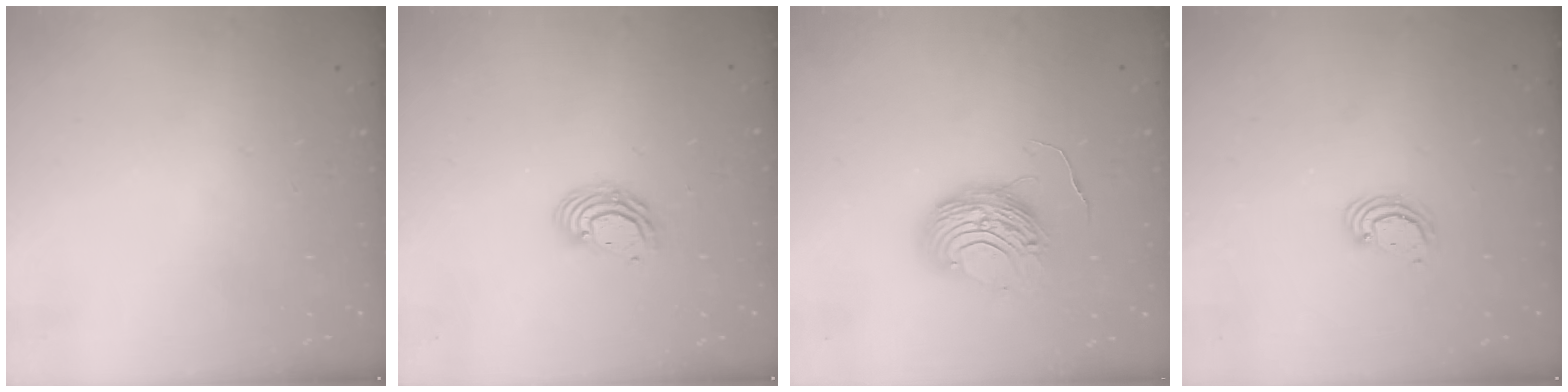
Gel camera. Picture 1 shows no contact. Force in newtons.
{"total": 6.2, "press": 6.2, "slide": 0.4}
{"total": 9.7, "press": 9.7, "slide": 0.6}
{"total": 3.2, "press": 3.1, "slide": 0.3}